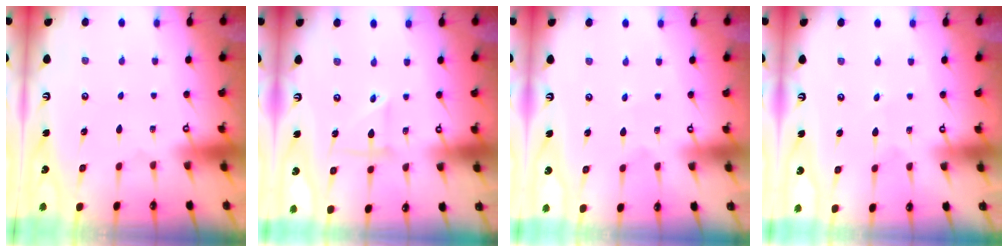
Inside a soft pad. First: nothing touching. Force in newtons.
{"total": 3.1, "press": 3.0, "slide": 0.9}
{"total": 2.8, "press": 2.7, "slide": 0.3}
{"total": 2.8, "press": 2.8, "slide": 0.2}